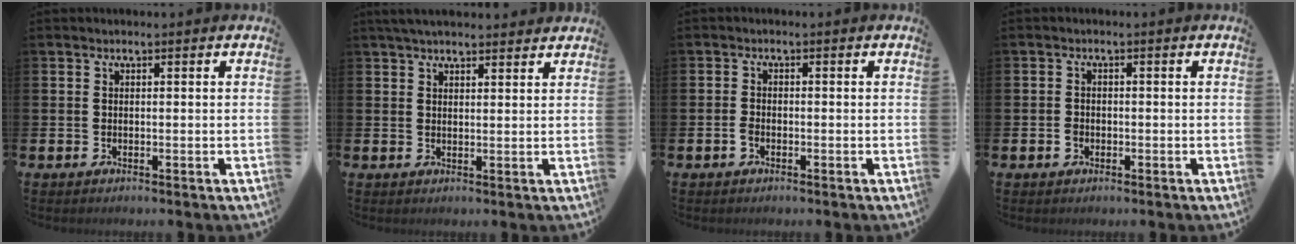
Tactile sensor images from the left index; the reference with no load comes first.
{"total": 3.5, "force": [3.2, 0.7, 1.0], "torque": [-0.022, -0.008, 0.060]}
{"total": 1.5, "force": [-0.8, 0.9, 0.9], "torque": [-0.020, 0.004, -0.016]}
{"total": 1.3, "force": [-0.5, 1.1, 0.4], "torque": [-0.005, 0.004, -0.015]}